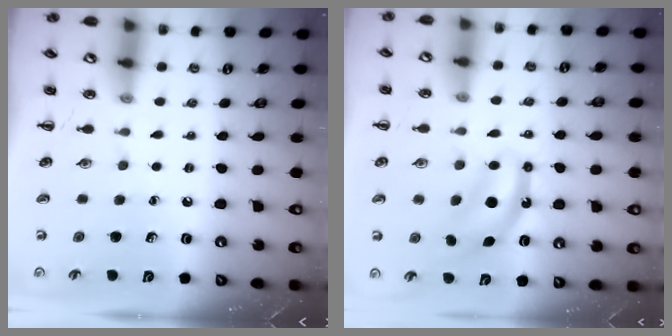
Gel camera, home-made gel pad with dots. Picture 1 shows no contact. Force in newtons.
{"total": 8.5, "press": 8.4, "slide": 1.2}